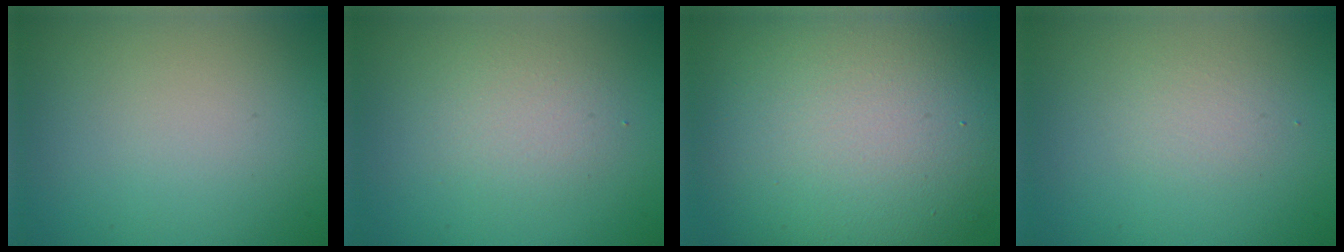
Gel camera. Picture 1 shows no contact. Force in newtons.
{"total": 2.2, "press": 2.2, "slide": 0.2}
{"total": 14.6, "press": 14.6, "slide": 0.5}
{"total": 1.2, "press": 1.2, "slide": 0.0}